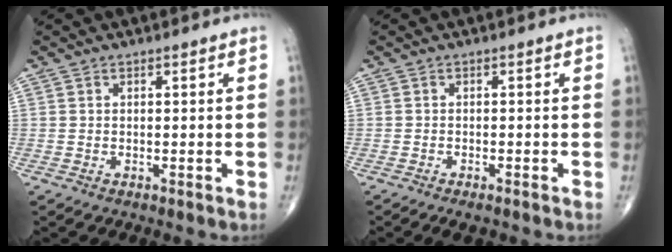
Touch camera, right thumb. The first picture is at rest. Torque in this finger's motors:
{"motor_torque": [0.56, 1.16, -0.11, -0.07, -0.02]}